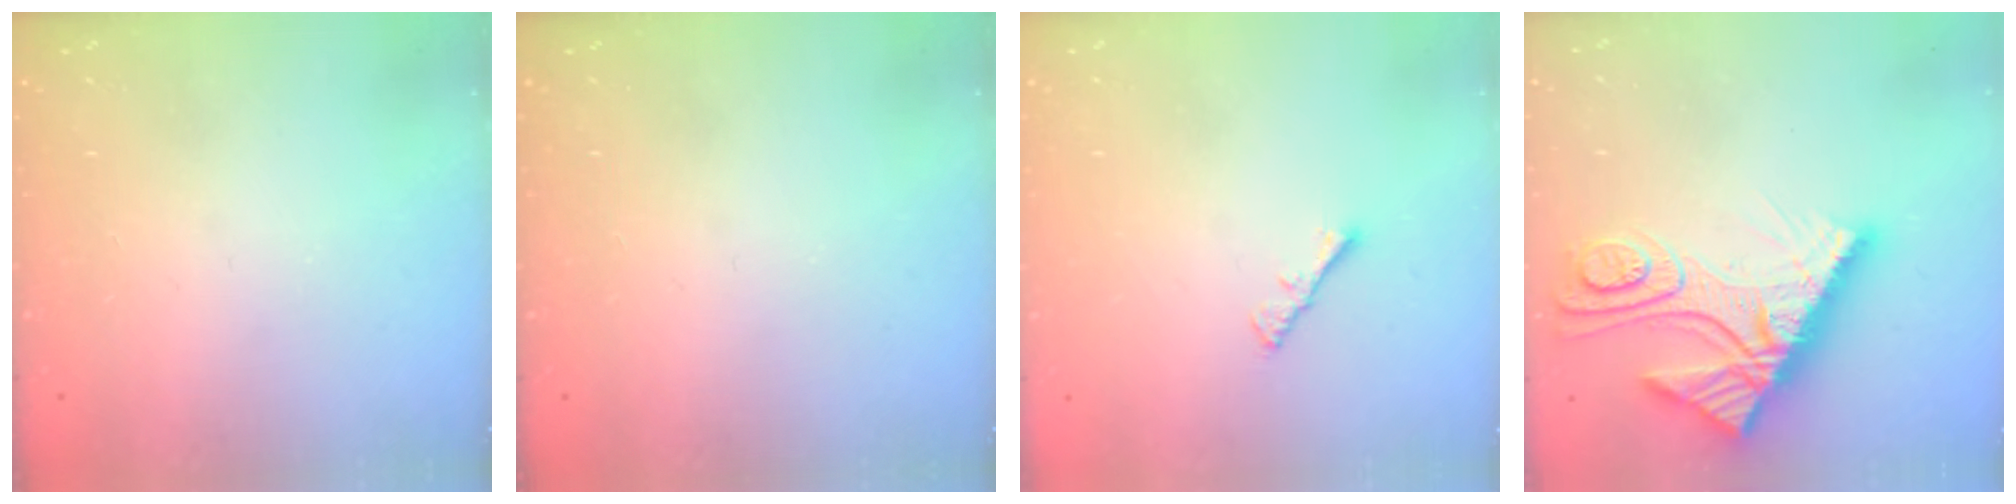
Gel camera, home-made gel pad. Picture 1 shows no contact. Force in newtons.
{"total": 0.0}
{"total": 1.3, "press": 1.2, "slide": 0.4}
{"total": 15.3, "press": 15.3, "slide": 1.4}